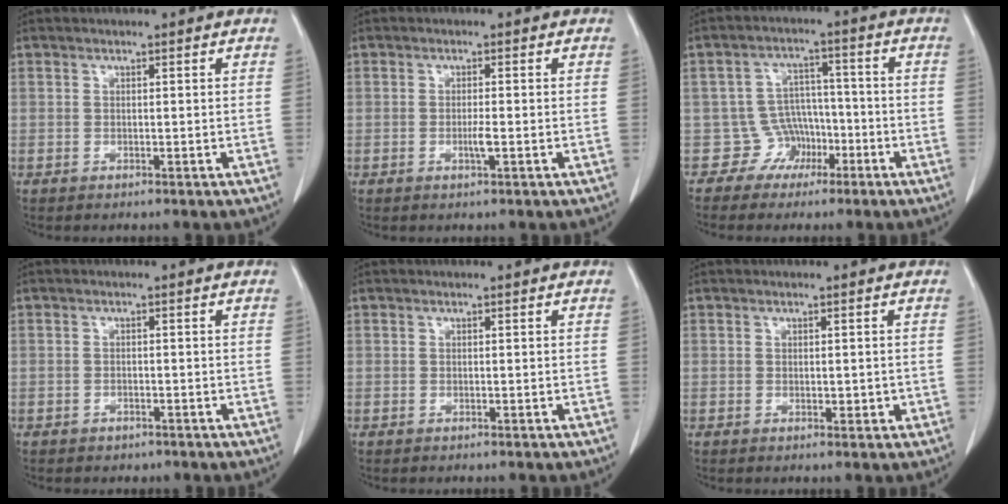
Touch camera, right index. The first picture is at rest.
{"total": 1.6, "force": [-0.5, 0.0, 1.6], "torque": [-0.032, -0.003, -0.008]}
{"total": 5.2, "force": [-2.7, 4.4, -0.3], "torque": [0.023, 0.019, -0.044]}
{"total": 1.3, "force": [-0.8, 0.9, 0.3], "torque": [-0.009, 0.002, -0.009]}
{"total": 0.0}
{"total": 1.4, "force": [-0.1, 0.7, 1.2], "torque": [-0.017, -0.003, 0.003]}